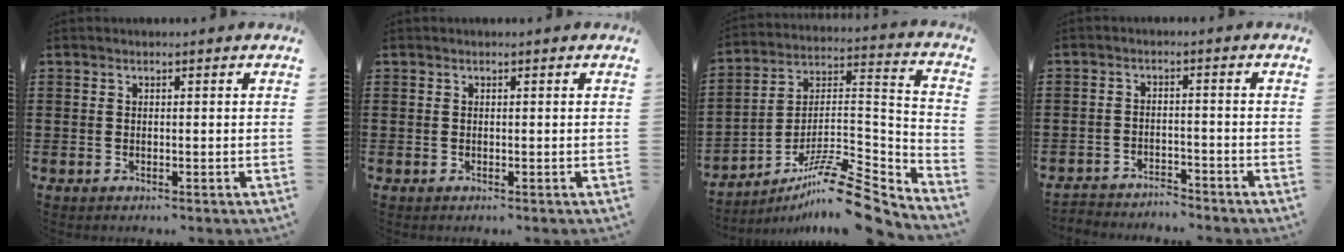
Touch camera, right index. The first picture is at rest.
{"total": 0.0}
{"total": 12.3, "force": [-9.7, 2.3, 7.3], "torque": [-0.118, 0.027, -0.186]}
{"total": 3.3, "force": [-3.3, 0.2, -0.3], "torque": [-0.003, 0.002, -0.072]}